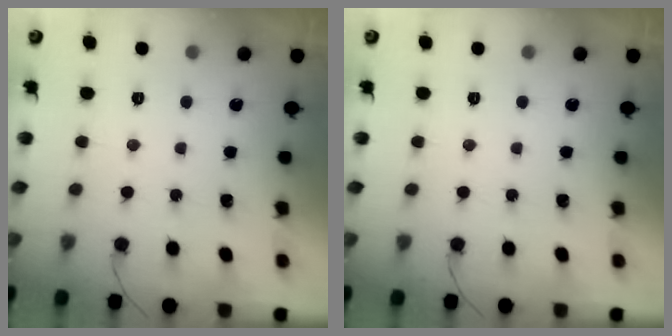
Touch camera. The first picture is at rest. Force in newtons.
{"total": 0.0}